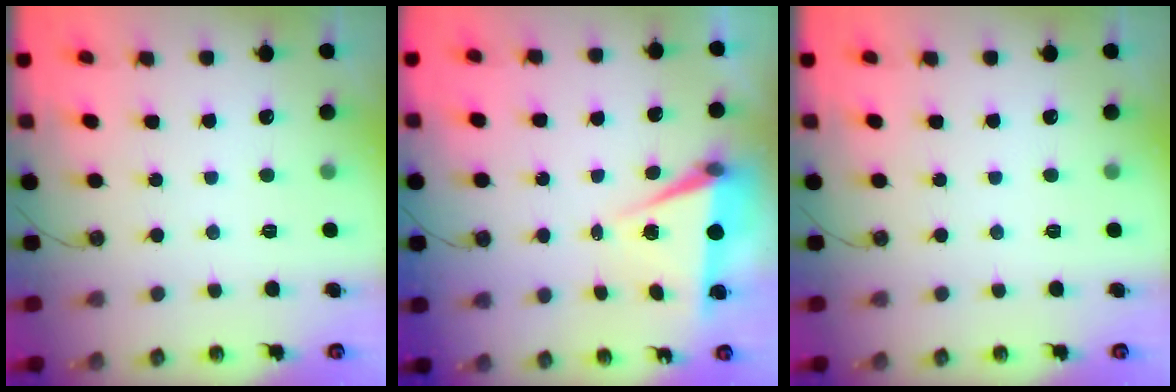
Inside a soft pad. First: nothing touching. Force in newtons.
{"total": 6.7, "press": 5.0, "slide": 4.4}
{"total": 0.0}